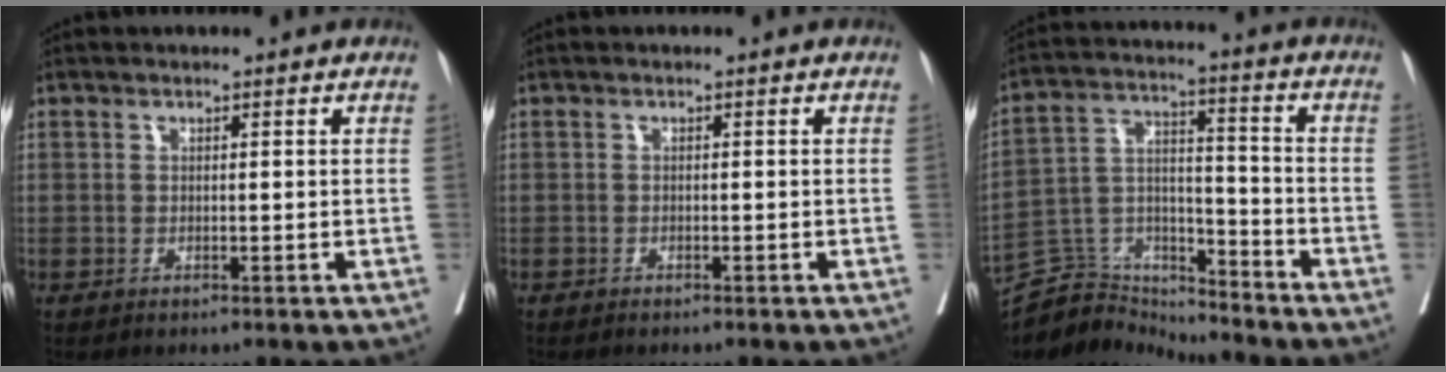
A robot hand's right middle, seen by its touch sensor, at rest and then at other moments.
{"total": 1.4, "force": [-1.2, 0.2, 0.5], "torque": [-0.012, -0.003, -0.017]}
{"total": 10.9, "force": [-10.7, 2.0, -0.4], "torque": [0.007, 0.046, -0.198]}